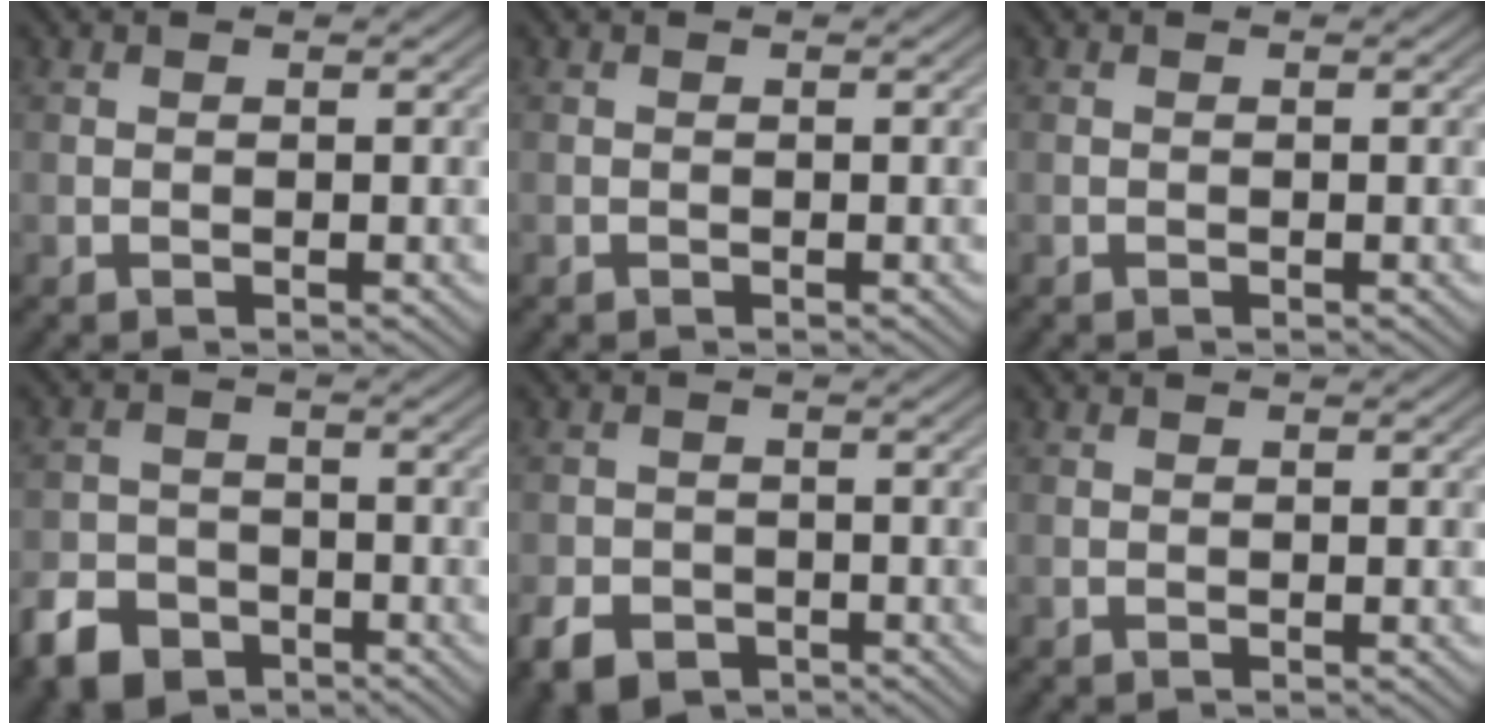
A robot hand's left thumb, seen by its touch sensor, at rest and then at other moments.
{"total": 0.0}
{"total": 0.0}
{"total": 5.5, "force": [-3.6, 3.4, 2.2], "torque": [-0.049, -0.003, -0.075]}
{"total": 4.2, "force": [-2.5, 2.8, 1.8], "torque": [-0.041, -0.010, -0.050]}
{"total": 0.0}